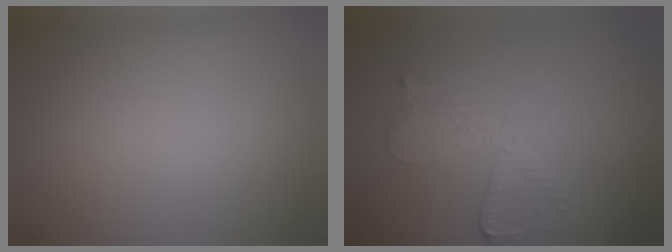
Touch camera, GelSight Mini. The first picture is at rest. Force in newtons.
{"total": 3.0, "press": 2.6, "slide": 1.5}